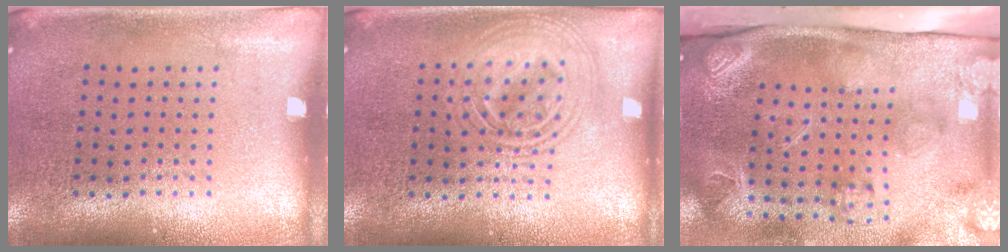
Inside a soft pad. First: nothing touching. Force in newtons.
{"total": 2.6, "press": 2.6, "slide": 0.3}
{"total": 4.5, "press": 3.3, "slide": 3.2}